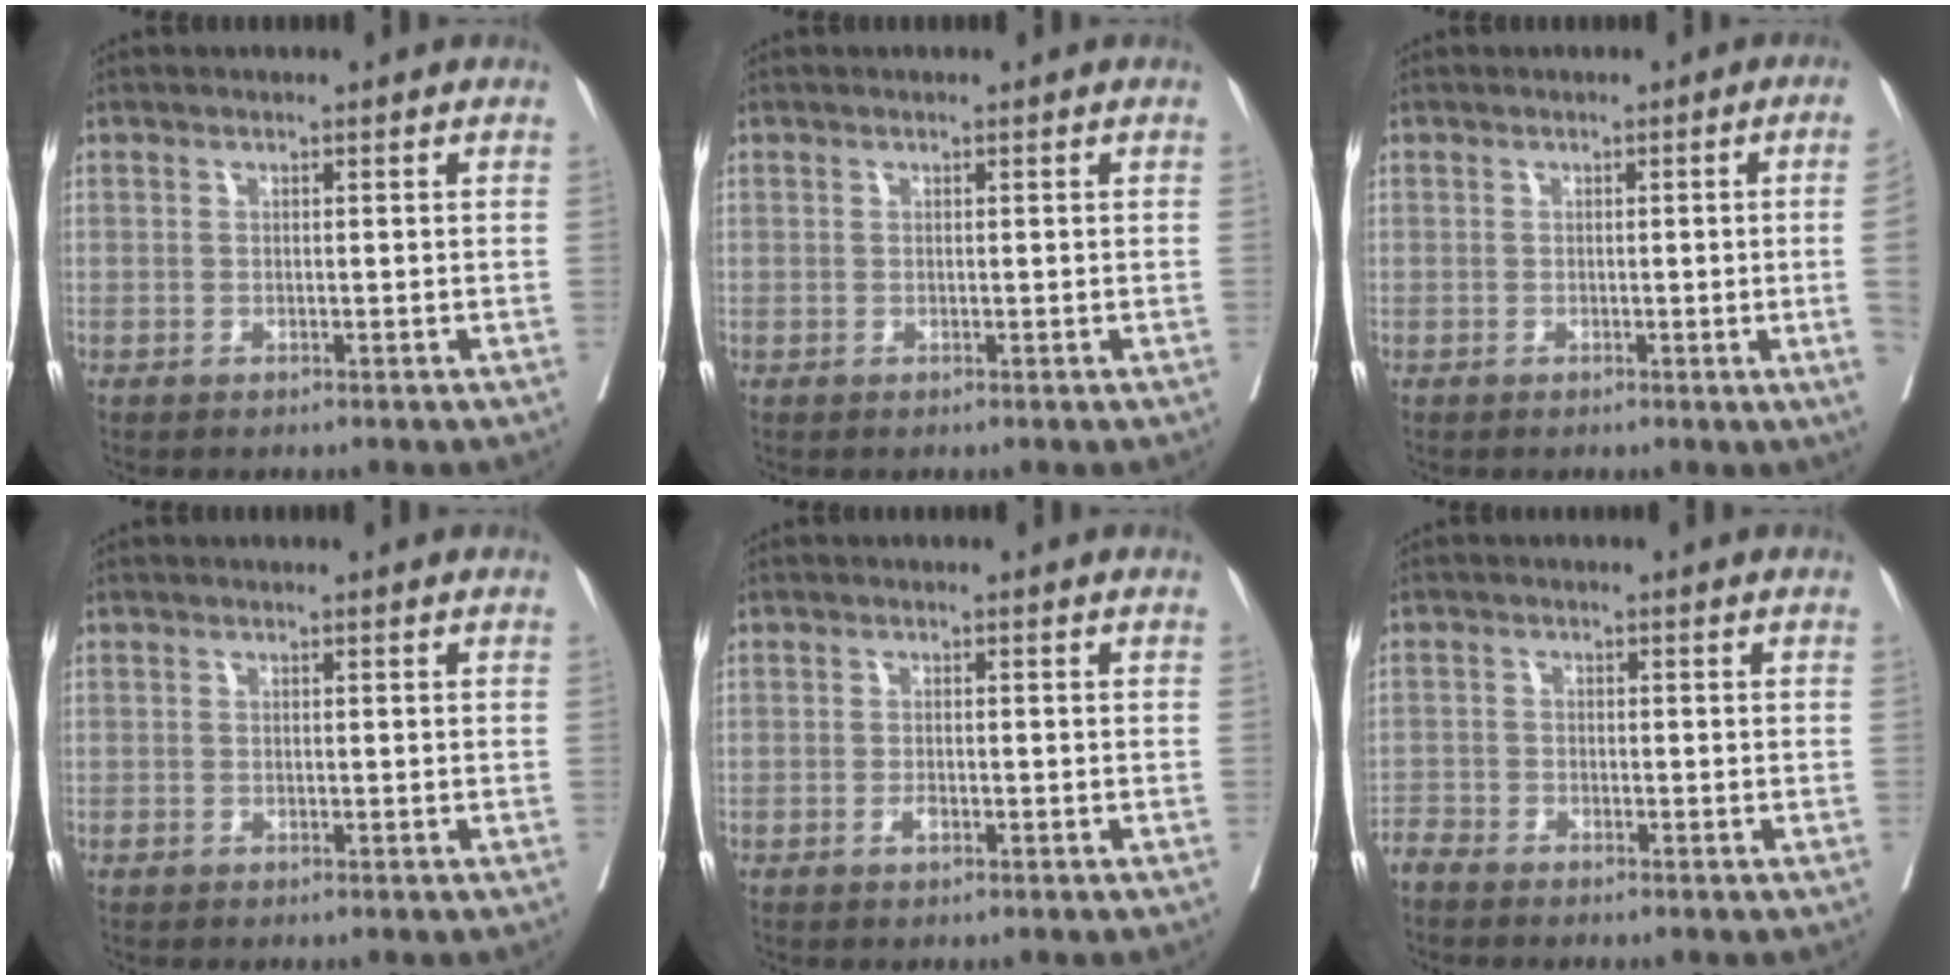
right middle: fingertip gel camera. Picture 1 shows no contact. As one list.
[{"total": 0.0}, {"total": 5.6, "force": [-0.7, -2.1, 5.2], "torque": [-0.067, -0.015, -0.005]}, {"total": 0.0}, {"total": 1.2, "force": [-0.6, 0.4, 0.9], "torque": [-0.016, 0.001, -0.010]}, {"total": 2.3, "force": [-2.2, 0.3, 0.2], "torque": [-0.002, -0.006, -0.045]}]